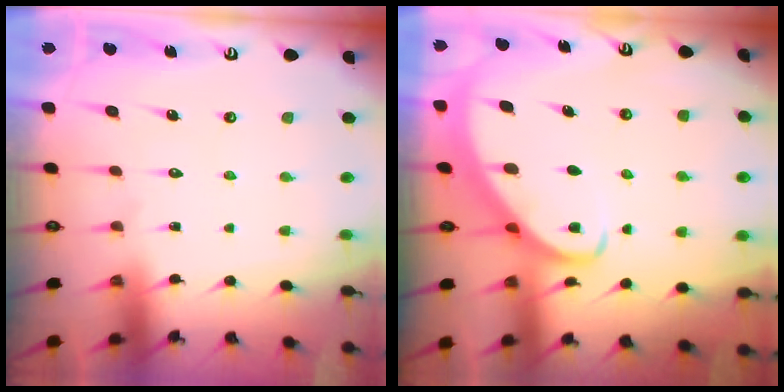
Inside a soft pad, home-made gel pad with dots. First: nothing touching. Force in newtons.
{"total": 2.9, "press": 2.8, "slide": 0.4}